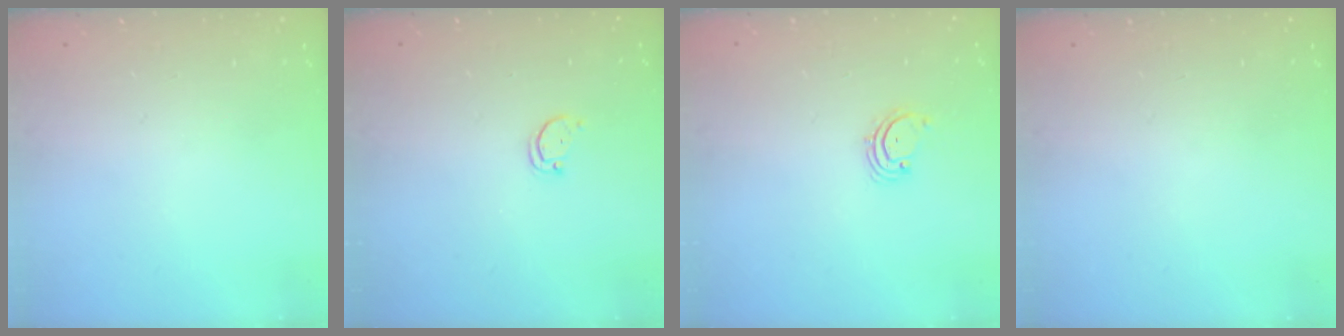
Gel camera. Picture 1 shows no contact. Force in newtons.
{"total": 1.8, "press": 1.8, "slide": 0.1}
{"total": 2.1, "press": 2.1, "slide": 0.3}
{"total": 0.0}